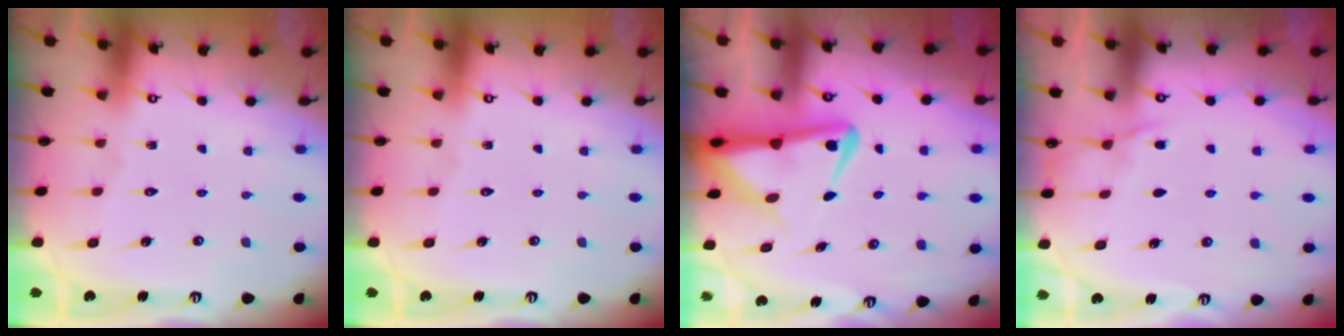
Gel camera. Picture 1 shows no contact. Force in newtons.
{"total": 0.0}
{"total": 6.8, "press": 6.7, "slide": 1.4}
{"total": 3.6, "press": 3.5, "slide": 0.5}